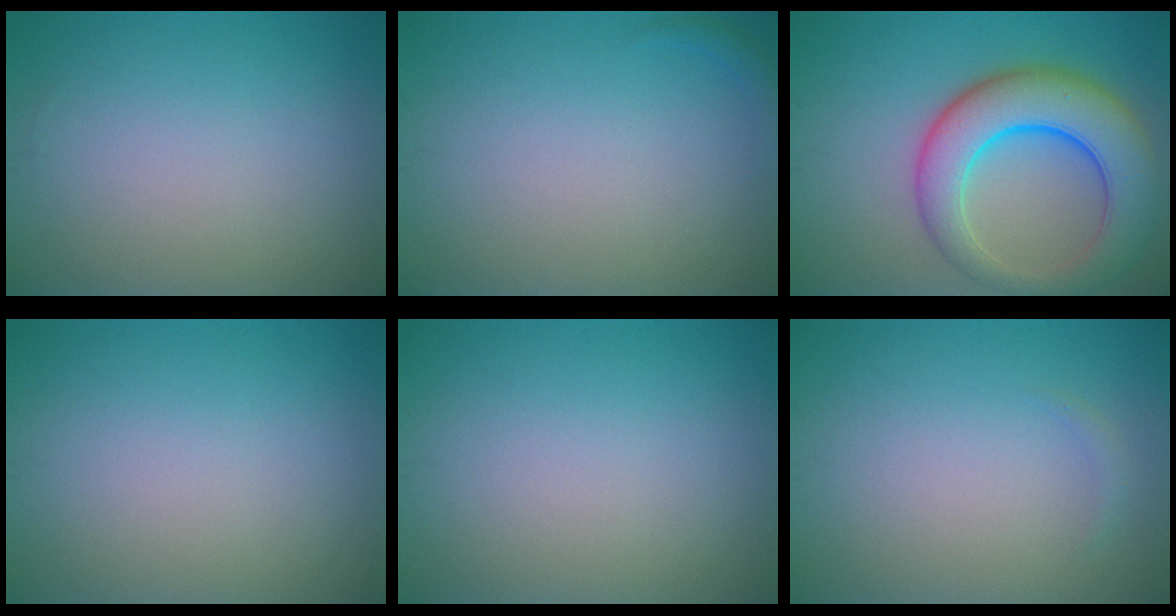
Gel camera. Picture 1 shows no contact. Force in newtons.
{"total": 0.7, "press": 0.7, "slide": 0.1}
{"total": 9.2, "press": 9.2, "slide": 0.6}
{"total": 0.0}
{"total": 0.0}
{"total": 0.6, "press": 0.6, "slide": 0.0}